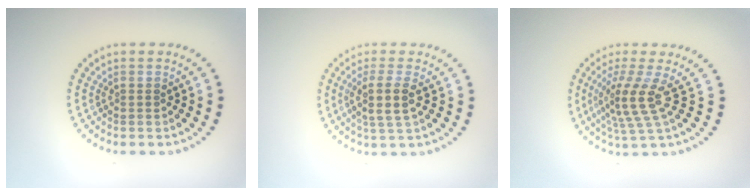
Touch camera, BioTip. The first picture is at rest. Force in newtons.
{"total": 2.8, "press": 2.4, "slide": 1.5}
{"total": 3.6, "press": 2.6, "slide": 2.5}